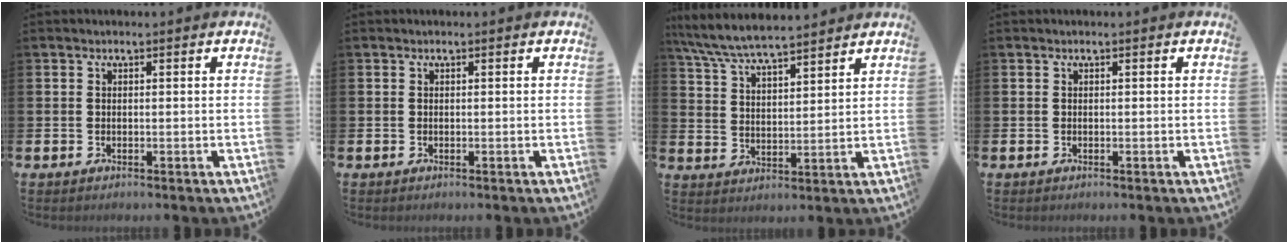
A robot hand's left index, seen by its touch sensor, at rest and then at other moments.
{"total": 0.0}
{"total": 7.1, "force": [6.8, 0.5, 2.0], "torque": [-0.068, -0.030, 0.123]}
{"total": 0.0}